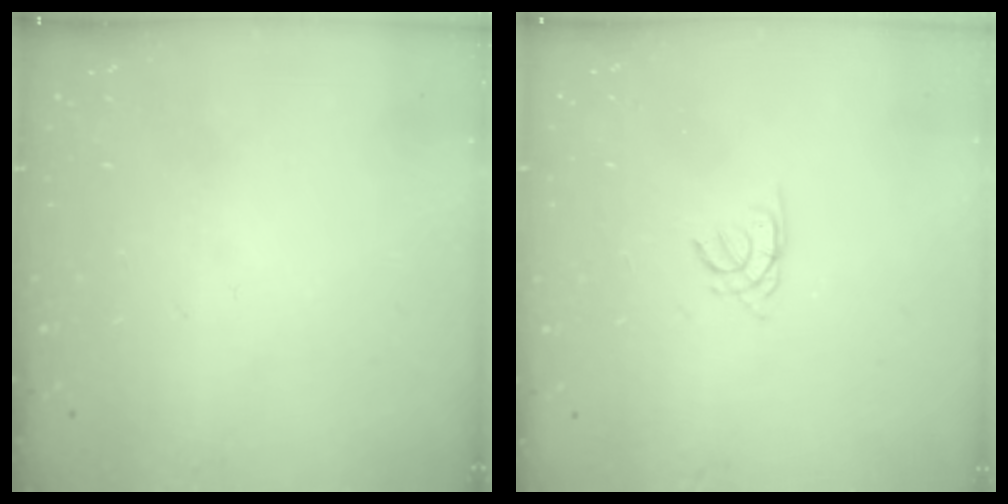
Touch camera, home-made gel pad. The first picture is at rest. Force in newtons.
{"total": 0.5, "press": 0.4, "slide": 0.3}